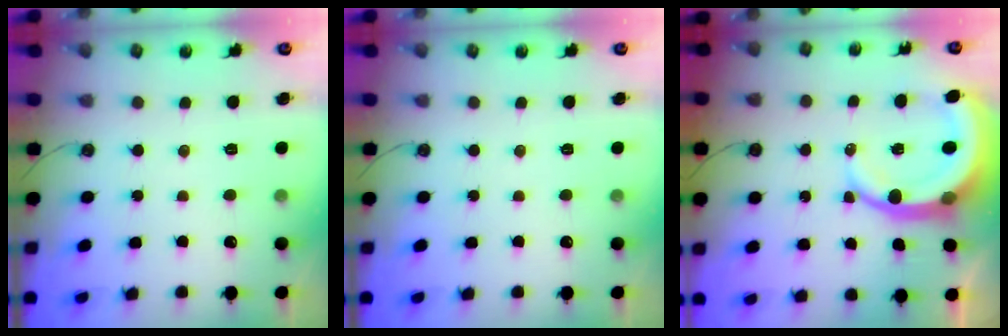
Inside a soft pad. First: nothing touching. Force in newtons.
{"total": 0.0}
{"total": 10.8, "press": 10.7, "slide": 1.2}